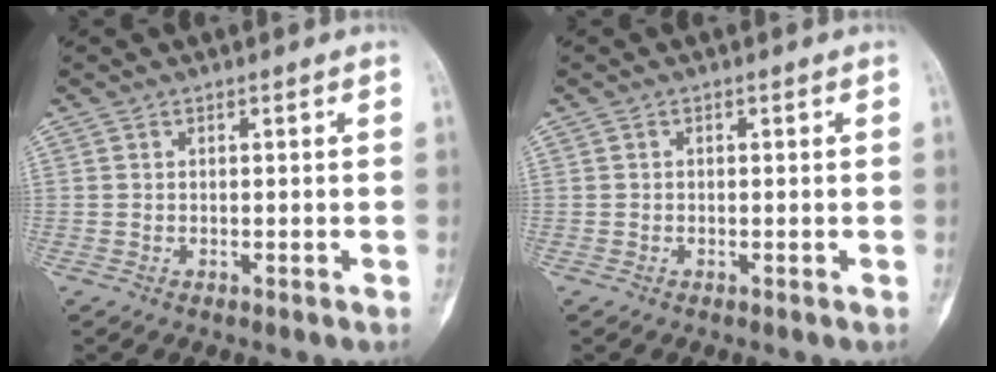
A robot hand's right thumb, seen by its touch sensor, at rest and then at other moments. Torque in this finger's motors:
{"motor_torque": [-0.47, -0.19, 0.00, -0.09, -0.02]}